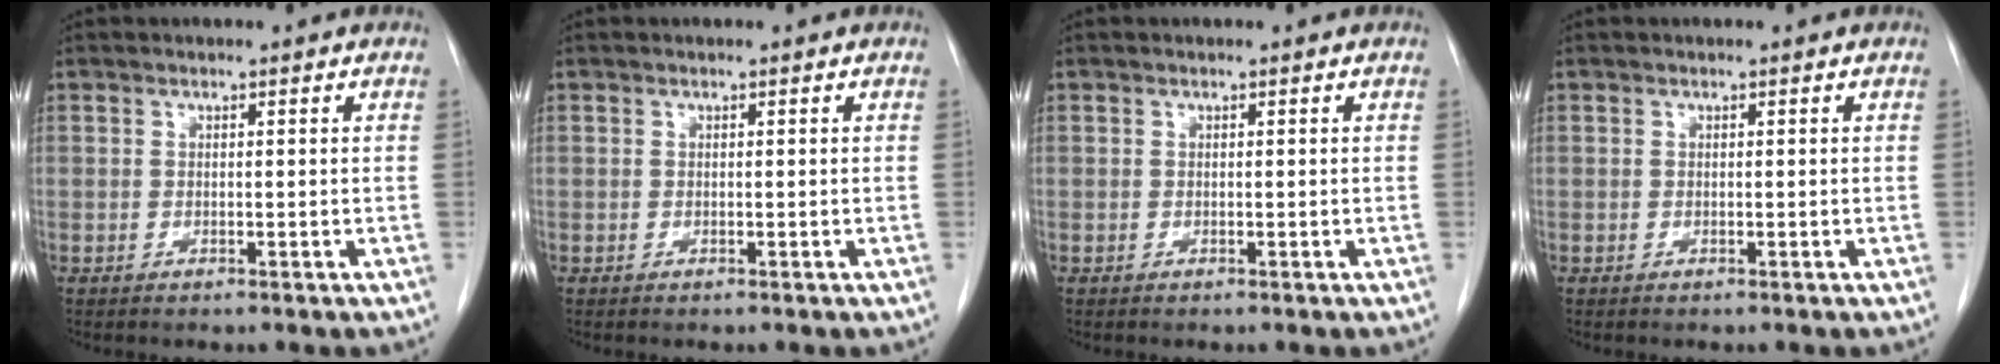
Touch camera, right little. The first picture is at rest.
{"total": 0.0}
{"total": 0.0}
{"total": 0.0}